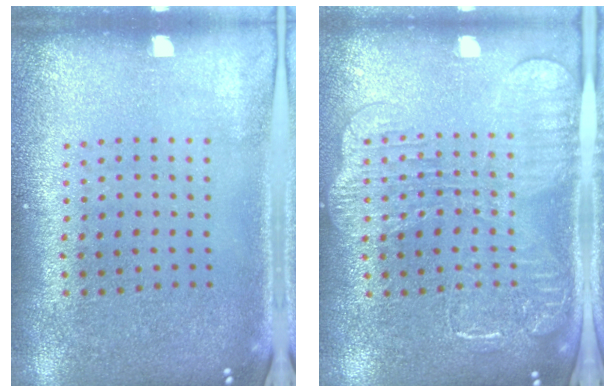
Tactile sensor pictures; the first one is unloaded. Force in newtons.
{"total": 2.2, "press": 2.0, "slide": 0.9}